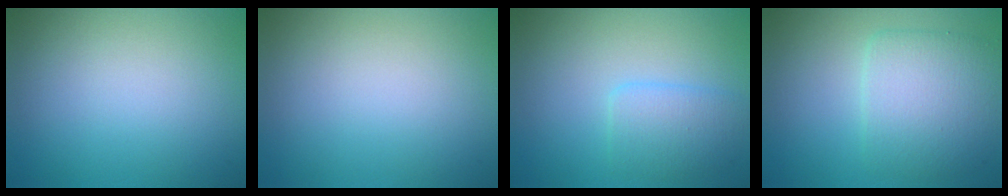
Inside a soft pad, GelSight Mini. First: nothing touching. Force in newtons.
{"total": 0.0}
{"total": 2.5, "press": 2.5, "slide": 0.1}
{"total": 4.9, "press": 4.8, "slide": 0.3}